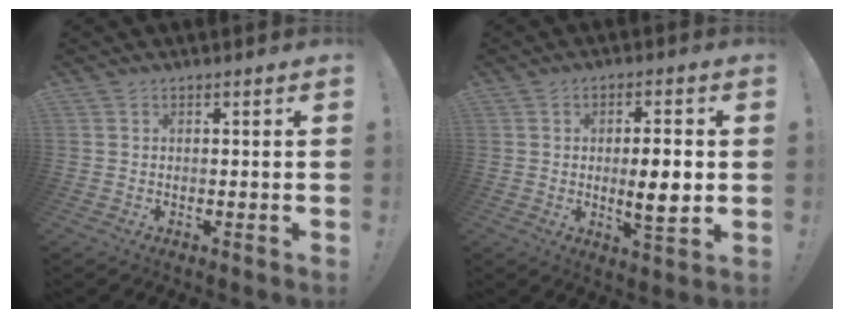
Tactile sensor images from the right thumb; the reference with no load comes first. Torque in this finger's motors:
{"motor_torque": [0.15, 0.18, 0.60, 0.30, 0.00]}